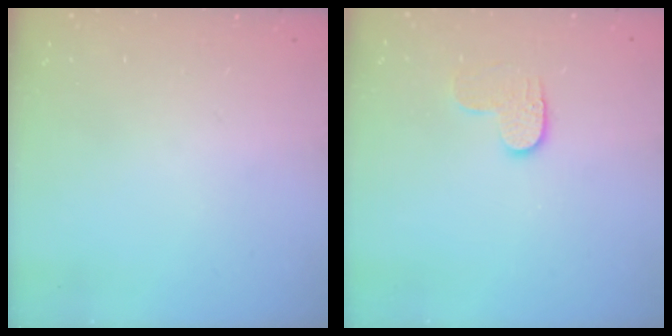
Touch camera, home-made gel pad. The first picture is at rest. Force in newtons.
{"total": 5.7, "press": 5.7, "slide": 0.5}